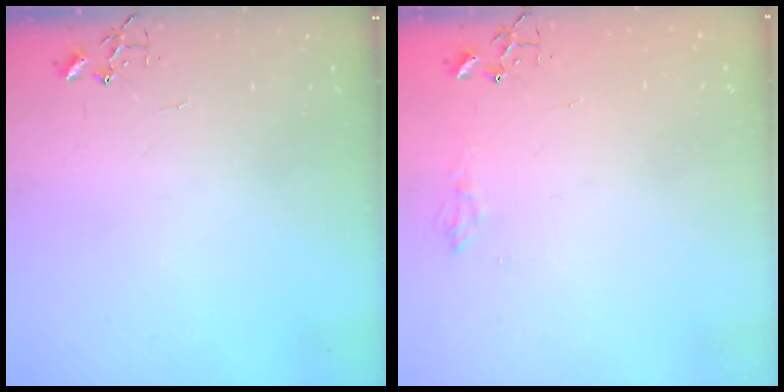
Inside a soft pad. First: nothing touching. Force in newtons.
{"total": 8.6, "press": 8.6, "slide": 0.4}